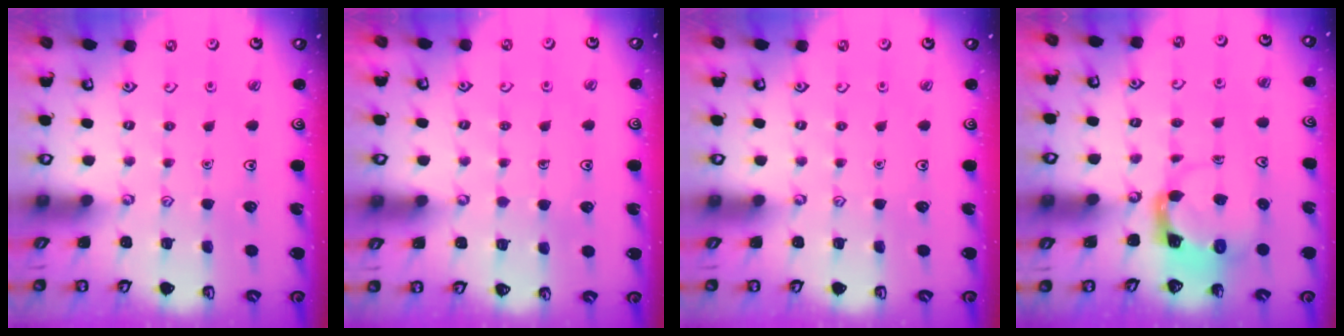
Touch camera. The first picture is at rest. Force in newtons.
{"total": 3.5, "press": 3.5, "slide": 0.3}
{"total": 0.0}
{"total": 3.5, "press": 3.5, "slide": 0.5}